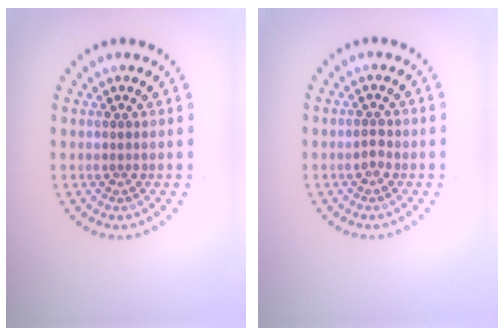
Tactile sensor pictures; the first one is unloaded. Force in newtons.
{"total": 1.1, "press": 1.0, "slide": 0.3}